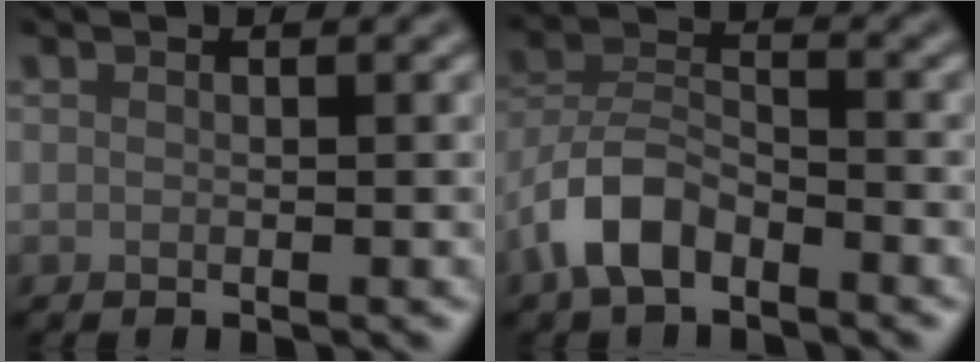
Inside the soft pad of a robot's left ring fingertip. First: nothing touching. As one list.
[{"total": 5.0, "force": [-3.3, 2.5, 2.9], "torque": [-0.054, 0.005, -0.074]}]